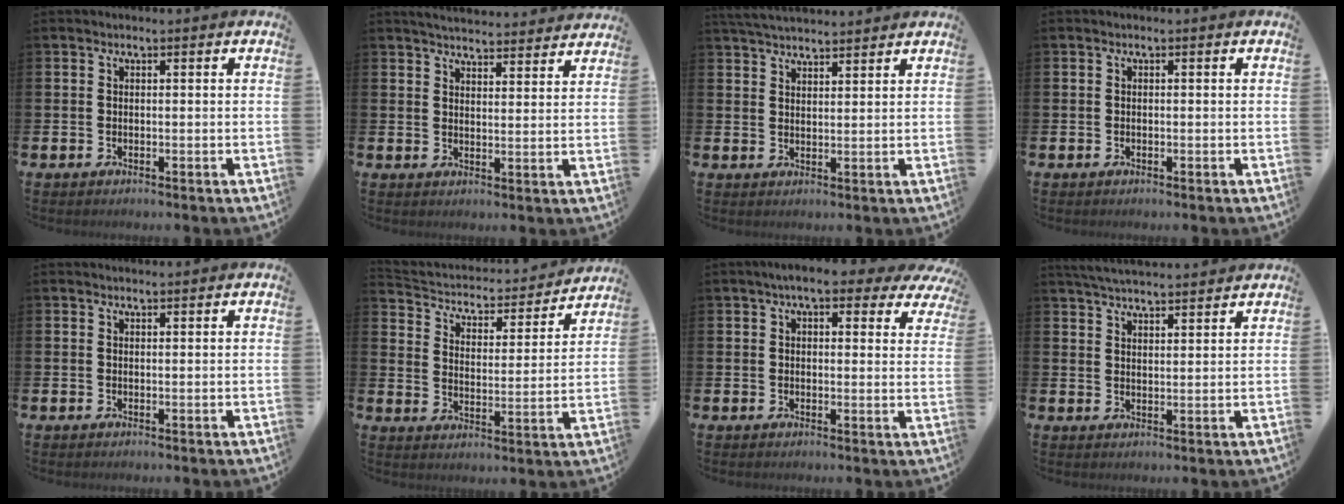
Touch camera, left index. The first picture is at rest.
{"total": 4.5, "force": [4.5, 0.3, 0.2], "torque": [-0.017, -0.029, 0.080]}
{"total": 4.2, "force": [4.1, 0.5, 0.6], "torque": [-0.022, -0.016, 0.078]}
{"total": 0.0}
{"total": 0.7, "force": [0.7, -0.1, 0.0], "torque": [0.006, -0.003, 0.012]}
{"total": 4.1, "force": [3.7, 1.5, 0.9], "torque": [-0.049, -0.035, 0.053]}
{"total": 5.9, "force": [4.6, 1.9, 3.2], "torque": [-0.053, -0.011, 0.078]}
{"total": 4.6, "force": [4.6, 0.1, 0.8], "torque": [-0.034, -0.018, 0.084]}